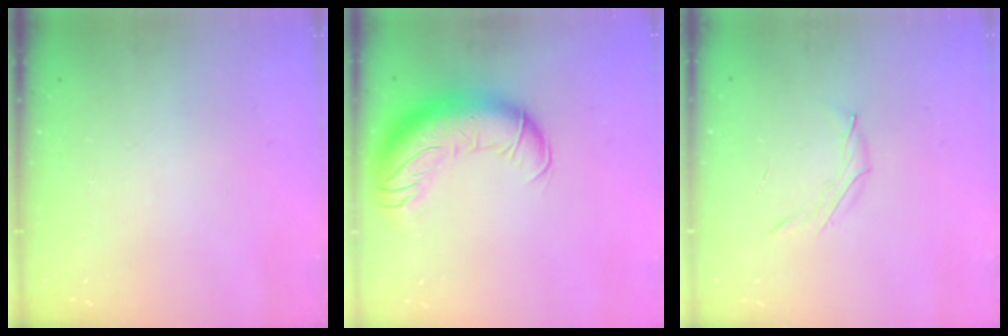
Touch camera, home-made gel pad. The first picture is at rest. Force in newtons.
{"total": 16.7, "press": 16.2, "slide": 4.0}
{"total": 4.2, "press": 4.0, "slide": 1.2}